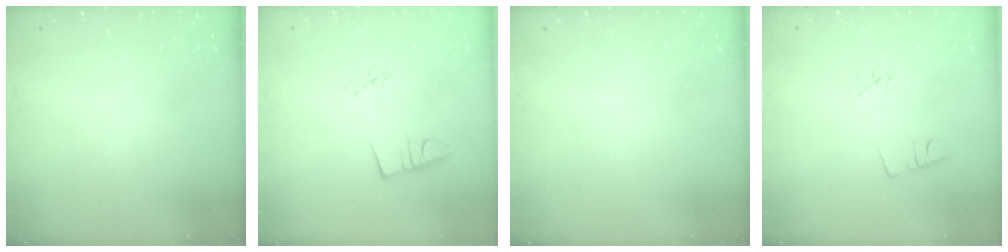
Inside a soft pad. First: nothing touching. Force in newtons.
{"total": 3.3, "press": 1.9, "slide": 2.8}
{"total": 0.0}
{"total": 3.5, "press": 3.2, "slide": 1.4}